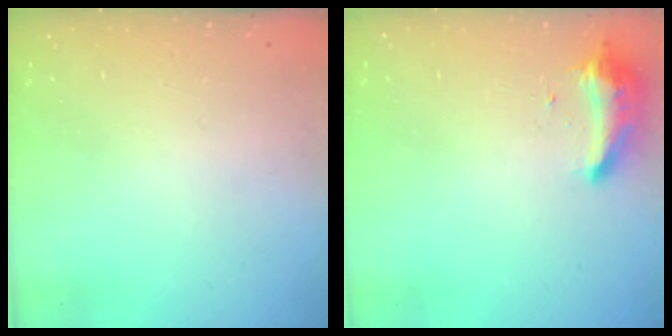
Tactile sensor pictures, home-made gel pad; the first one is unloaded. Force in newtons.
{"total": 9.3, "press": 9.3, "slide": 0.8}